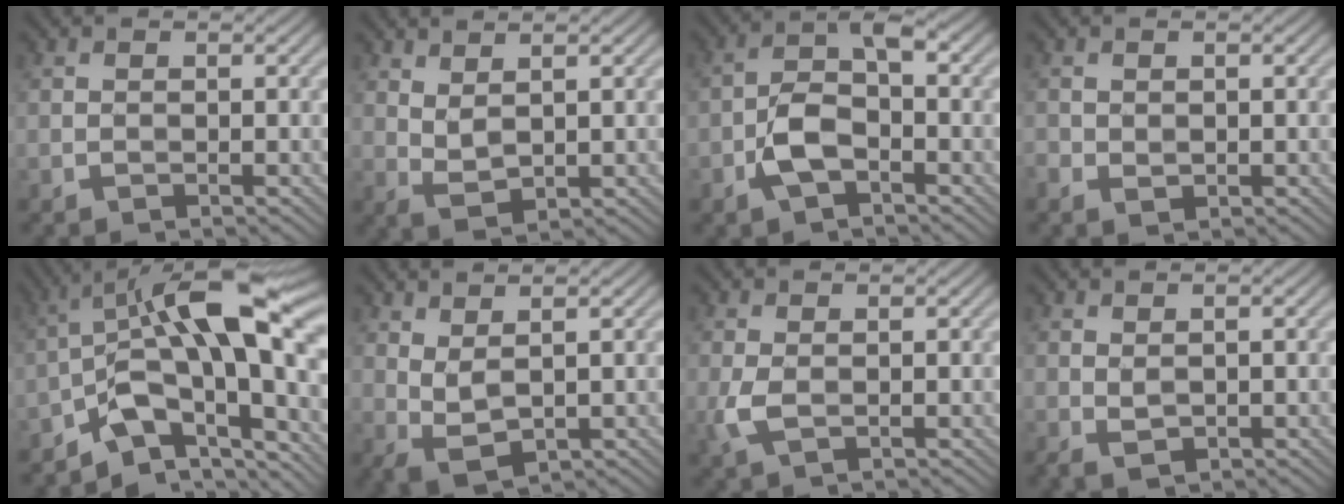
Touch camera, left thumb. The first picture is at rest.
{"total": 2.9, "force": [1.8, 0.8, 2.1], "torque": [-0.056, -0.004, 0.041]}
{"total": 5.8, "force": [-2.1, 2.9, 4.6], "torque": [-0.092, 0.008, -0.046]}
{"total": 1.4, "force": [-0.2, 1.0, 1.0], "torque": [-0.027, -0.007, -0.001]}
{"total": 14.3, "force": [-3.4, 6.0, 12.5], "torque": [-0.191, 0.013, -0.070]}
{"total": 3.1, "force": [1.6, 1.0, 2.5], "torque": [-0.067, -0.003, 0.036]}
{"total": 2.6, "force": [-0.1, 1.4, 2.2], "torque": [-0.060, -0.003, -0.003]}
{"total": 1.4, "force": [0.3, 0.6, 1.2], "torque": [-0.030, -0.003, 0.011]}